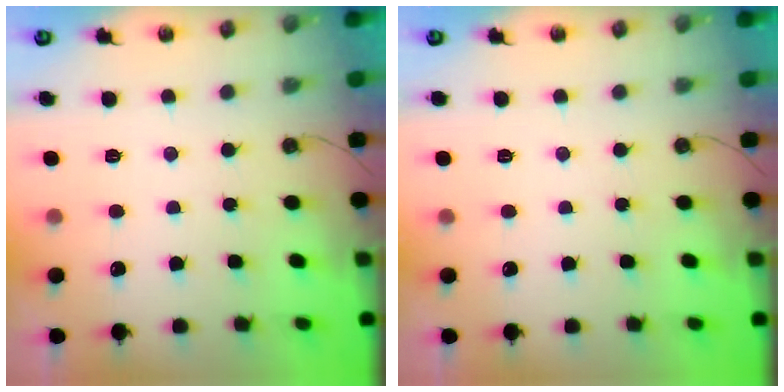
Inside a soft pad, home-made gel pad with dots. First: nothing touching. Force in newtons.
{"total": 0.5, "press": 0.5, "slide": 0.2}